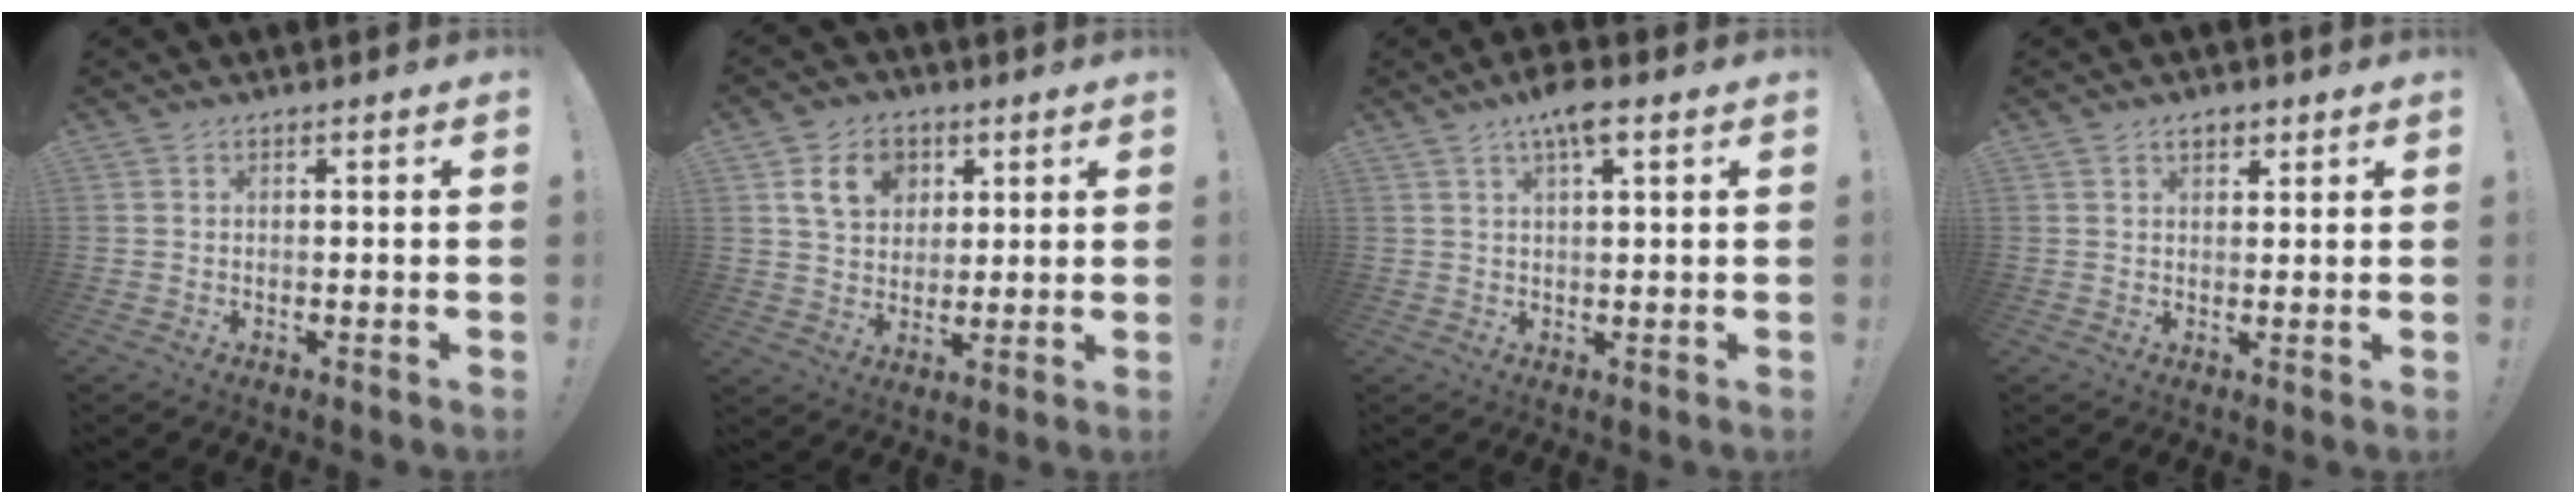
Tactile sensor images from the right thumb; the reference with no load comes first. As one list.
[{"total": 10.9, "force": [4.4, 8.6, 5.1], "torque": [-0.080, -0.007, 0.087]}, {"total": 6.3, "force": [3.4, 1.6, 5.1], "torque": [-0.085, -0.010, 0.054]}, {"total": 2.8, "force": [1.7, 1.6, 1.6], "torque": [-0.019, -0.004, 0.028]}]